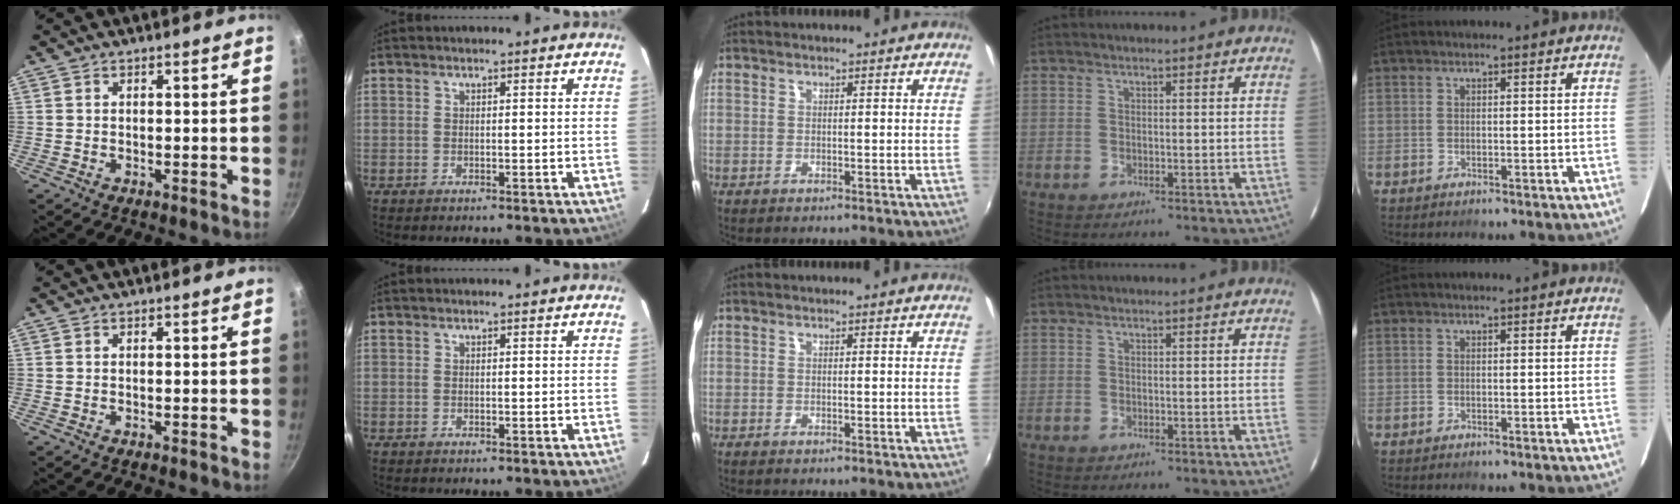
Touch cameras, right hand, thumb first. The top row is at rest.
{}